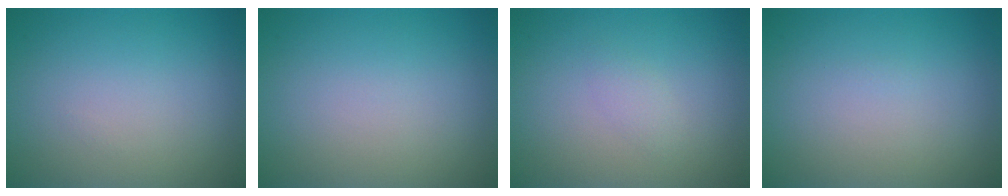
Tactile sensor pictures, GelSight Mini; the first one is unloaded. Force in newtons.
{"total": 0.0}
{"total": 1.0, "press": 1.0, "slide": 0.0}
{"total": 0.0}